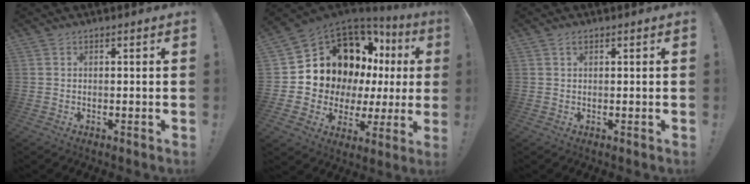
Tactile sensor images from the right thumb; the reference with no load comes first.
{"total": 14.6, "force": [7.7, 9.6, 7.7], "torque": [-0.111, -0.073, 0.166]}
{"total": 1.1, "force": [0.5, 0.6, 0.7], "torque": [-0.013, 0.002, 0.009]}